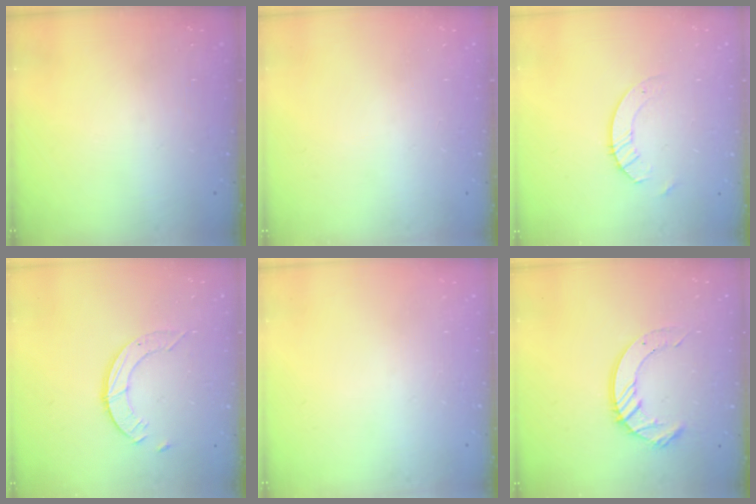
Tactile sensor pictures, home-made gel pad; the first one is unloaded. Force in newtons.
{"total": 0.0}
{"total": 4.4, "press": 4.3, "slide": 0.4}
{"total": 3.7, "press": 3.6, "slide": 0.4}
{"total": 0.0}
{"total": 10.2, "press": 10.1, "slide": 1.0}